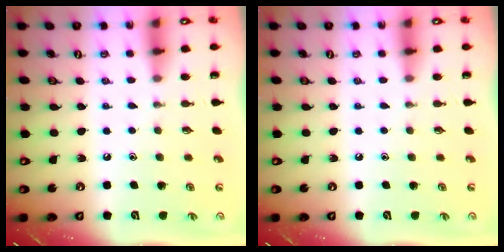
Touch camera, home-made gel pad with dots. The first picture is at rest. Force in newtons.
{"total": 0.0}